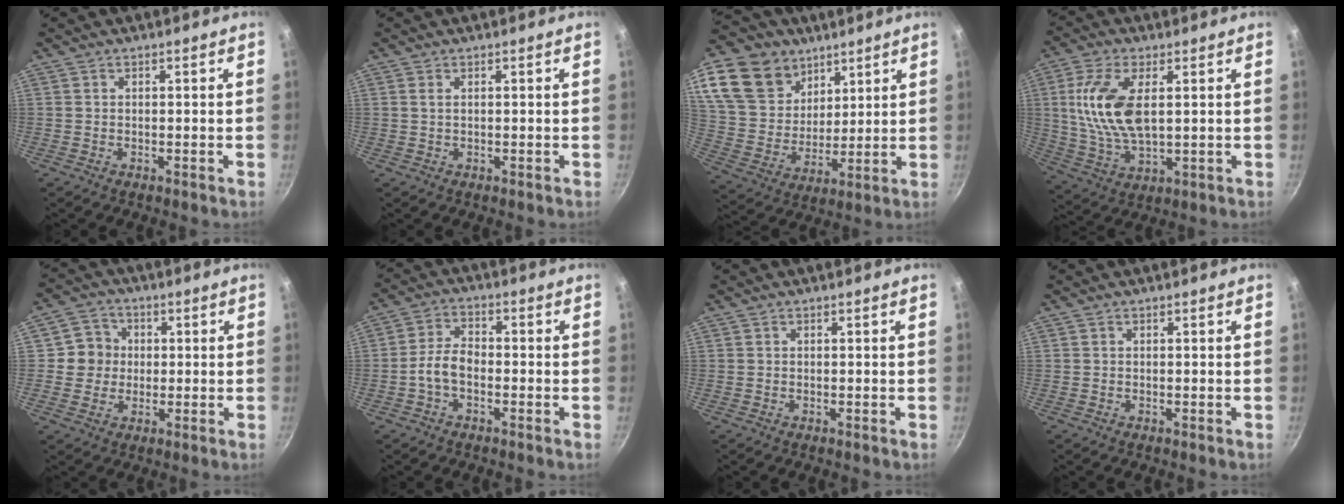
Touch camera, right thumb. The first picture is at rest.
{"total": 0.8, "force": [0.3, 0.3, 0.6], "torque": [-0.012, 0.001, 0.004]}
{"total": 21.6, "force": [11.6, 15.4, 9.8], "torque": [-0.182, -0.044, 0.219]}
{"total": 13.3, "force": [2.5, 6.6, 11.3], "torque": [-0.223, -0.007, 0.051]}
{"total": 6.5, "force": [0.6, 6.2, 1.7], "torque": [0.012, 0.006, -0.004]}
{"total": 5.3, "force": [-1.9, 3.0, 3.9], "torque": [-0.072, 0.027, -0.045]}
{"total": 0.0}
{"total": 0.0}